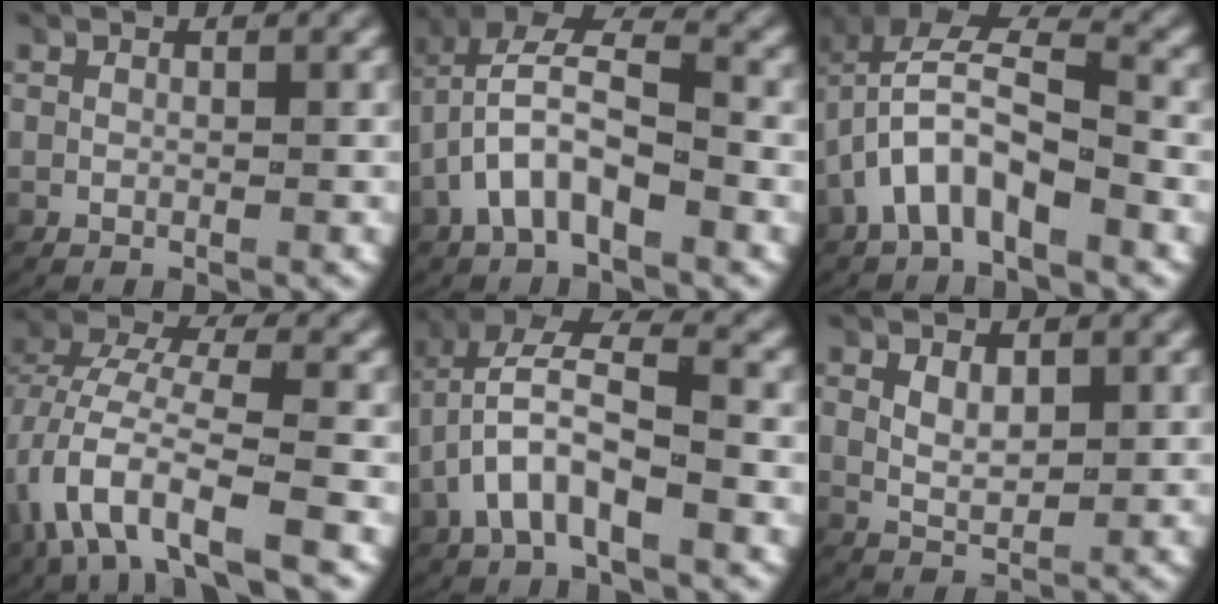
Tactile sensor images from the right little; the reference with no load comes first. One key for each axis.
{"total": 4.6, "fx": -0.5, "fy": 3.1, "fz": 3.3, "tx": -0.075, "ty": -0.013, "tz": -0.008}
{"total": 5.1, "fx": -0.6, "fy": 3.6, "fz": 3.5, "tx": -0.085, "ty": -0.012, "tz": -0.013}
{"total": 6.6, "fx": -2.5, "fy": 3.1, "fz": 5.3, "tx": -0.125, "ty": -0.013, "tz": -0.033}
{"total": 5.0, "fx": 0.1, "fy": 2.9, "fz": 4.1, "tx": -0.087, "ty": -0.007, "tz": 0.002}
{"total": 2.2, "fx": 0.7, "fy": 1.2, "fz": 1.7, "tx": -0.034, "ty": -0.010, "tz": 0.024}